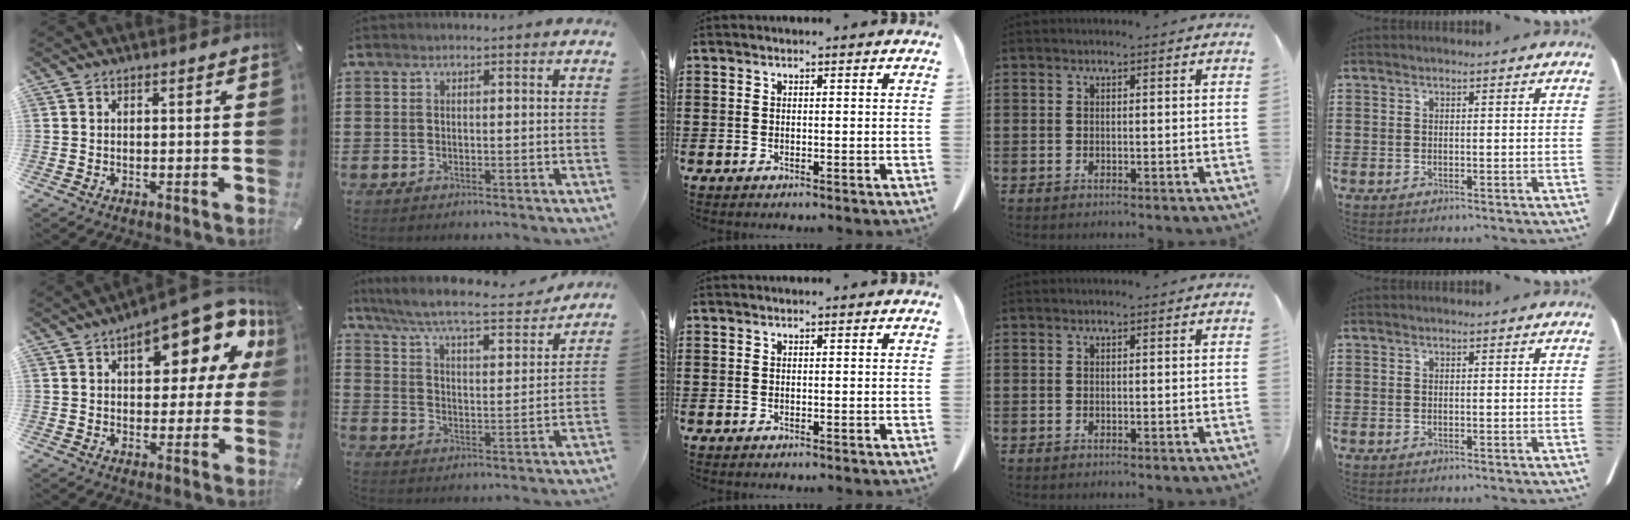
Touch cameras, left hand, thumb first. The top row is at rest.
{"thumb": {"total": 17.2, "force": [8.9, 8.1, 12.3], "torque": [-0.147, -0.056, 0.140]}, "index": {"total": 7.1, "force": [6.4, 0.2, 3.0], "torque": [-0.085, -0.040, 0.106]}}